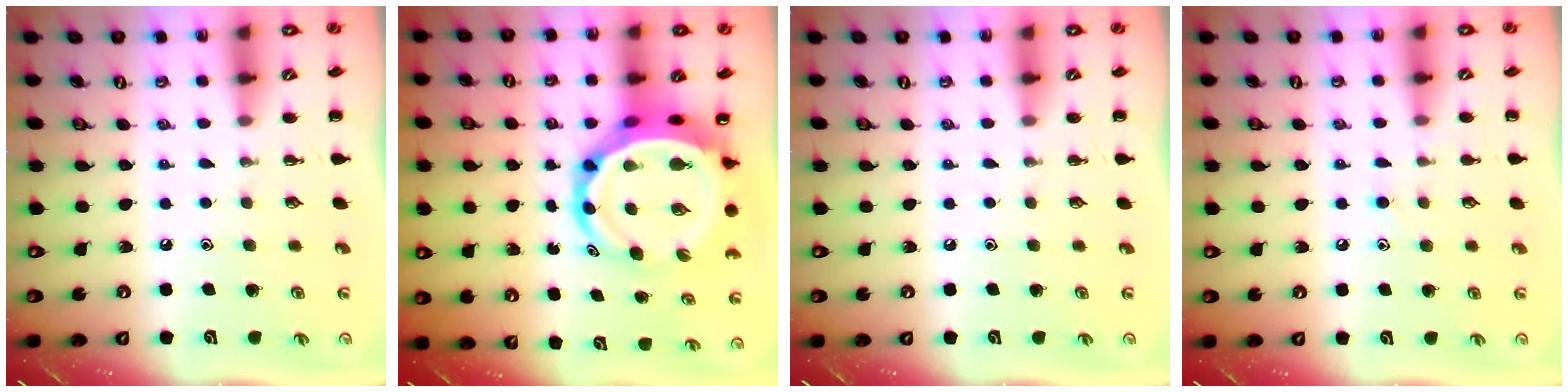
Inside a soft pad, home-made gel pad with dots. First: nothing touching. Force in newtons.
{"total": 12.8, "press": 12.2, "slide": 3.6}
{"total": 0.0}
{"total": 6.8, "press": 6.5, "slide": 2.0}